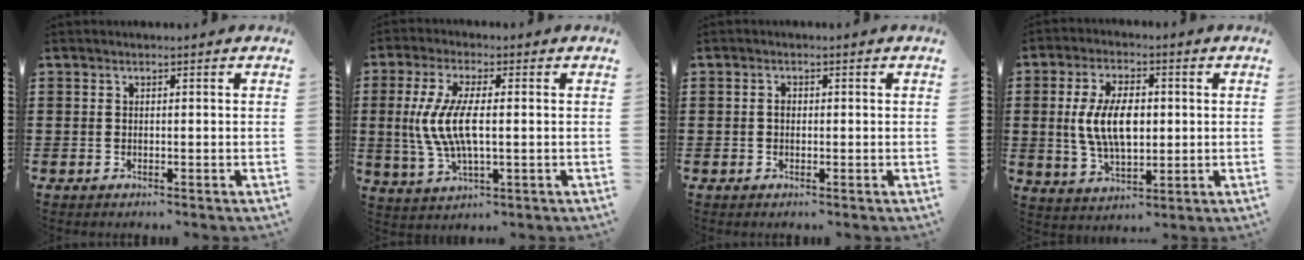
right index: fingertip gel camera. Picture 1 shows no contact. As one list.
[{"total": 8.6, "force": [-0.1, 3.0, 8.1], "torque": [-0.188, -0.010, -0.011]}, {"total": 1.1, "force": [-0.1, 0.7, 0.8], "torque": [-0.017, 0.002, -0.002]}, {"total": 9.1, "force": [0.5, 4.7, 7.8], "torque": [-0.161, 0.006, 0.003]}]